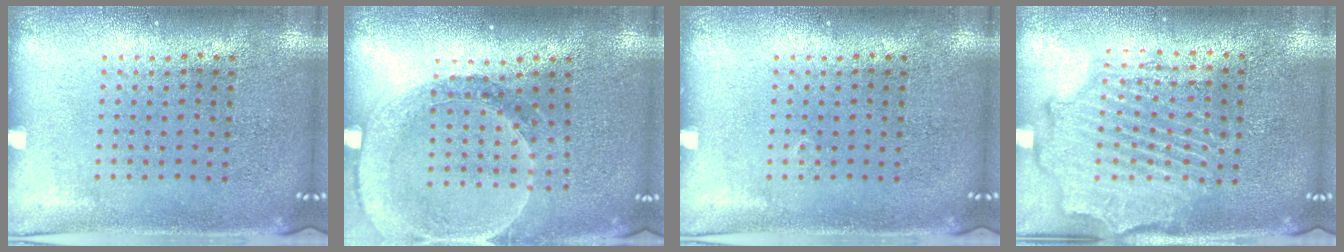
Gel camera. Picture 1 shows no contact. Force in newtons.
{"total": 1.6, "press": 1.6, "slide": 0.2}
{"total": 0.0}
{"total": 2.3, "press": 2.2, "slide": 0.6}